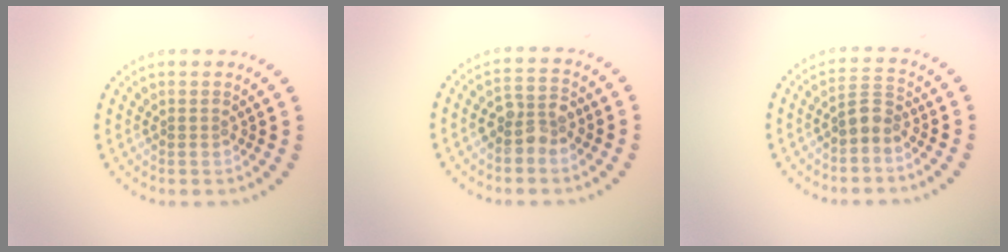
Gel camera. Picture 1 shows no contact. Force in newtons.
{"total": 2.9, "press": 2.8, "slide": 0.8}
{"total": 2.1, "press": 1.8, "slide": 1.2}